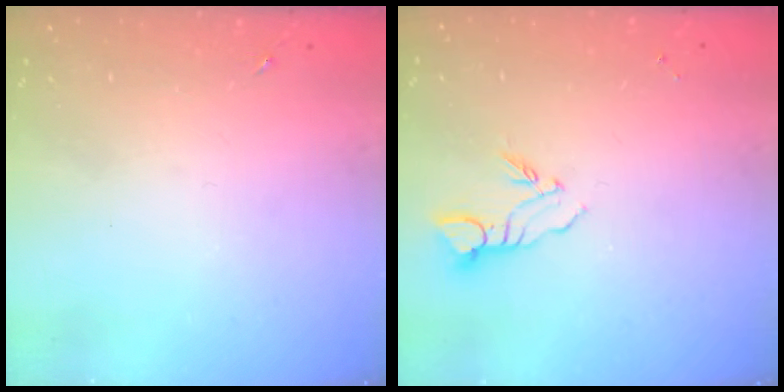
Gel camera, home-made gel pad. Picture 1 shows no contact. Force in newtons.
{"total": 4.9, "press": 4.9, "slide": 0.1}